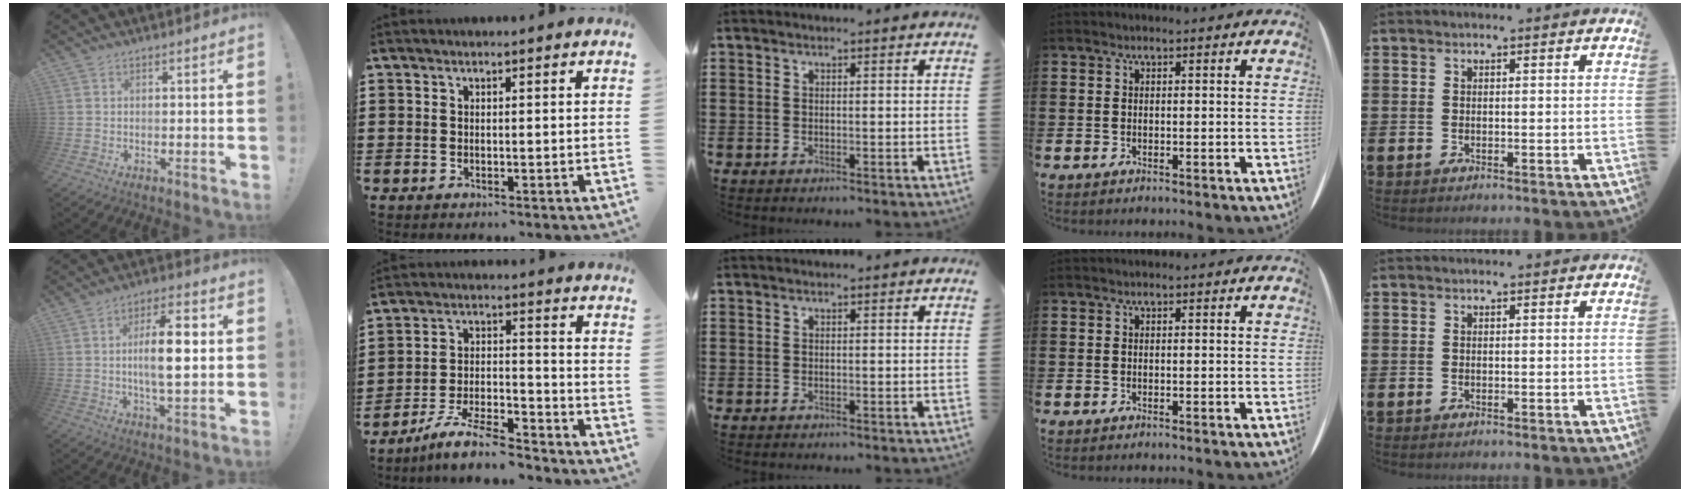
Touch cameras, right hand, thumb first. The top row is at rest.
{"thumb": {"total": 12.4, "force": [0.5, 4.0, 11.7], "torque": [-0.207, 0.000, -0.002]}, "index": {"total": 8.5, "force": [-7.4, 1.0, 4.0], "torque": [-0.083, 0.010, -0.143]}}